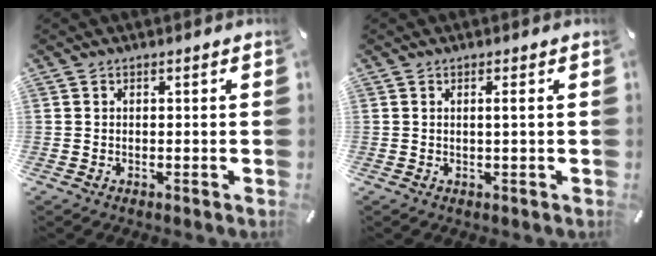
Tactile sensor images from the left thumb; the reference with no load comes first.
{"total": 1.5, "force": [0.4, -0.1, 1.5], "torque": [-0.029, -0.001, 0.004]}